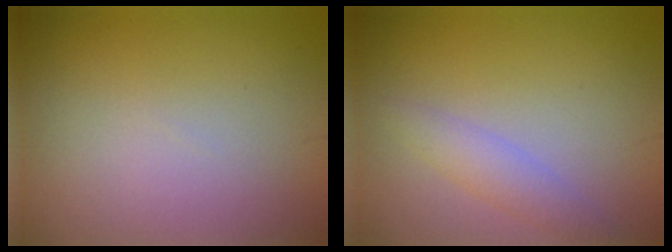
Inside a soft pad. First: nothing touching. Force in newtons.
{"total": 2.2, "press": 2.2, "slide": 0.1}